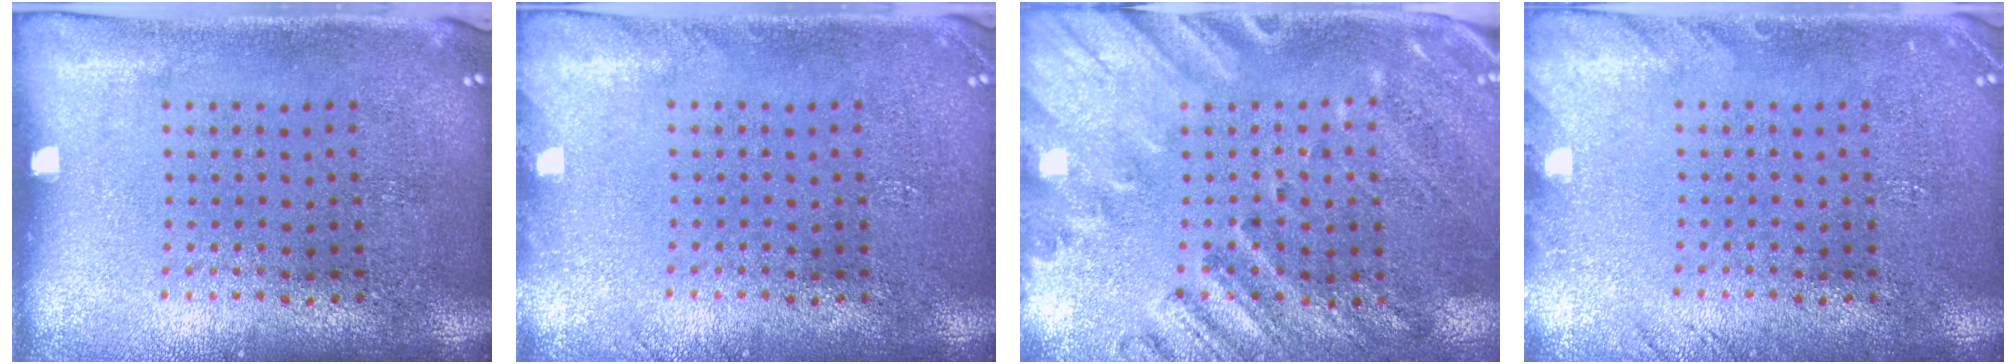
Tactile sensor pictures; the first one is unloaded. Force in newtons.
{"total": 0.9, "press": 0.8, "slide": 0.2}
{"total": 2.5, "press": 2.0, "slide": 1.5}
{"total": 1.4, "press": 1.4, "slide": 0.1}